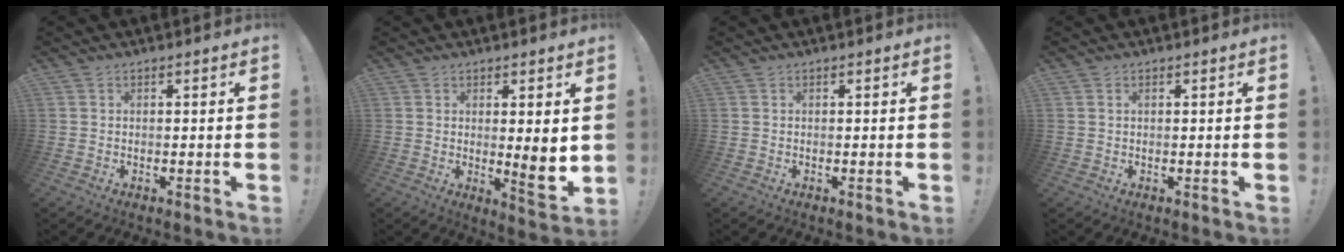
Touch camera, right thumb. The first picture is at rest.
{"total": 6.6, "force": [1.0, 0.9, 6.5], "torque": [-0.079, -0.024, 0.017]}
{"total": 0.0}
{"total": 0.8, "force": [0.4, 0.4, 0.5], "torque": [-0.008, 0.001, 0.006]}